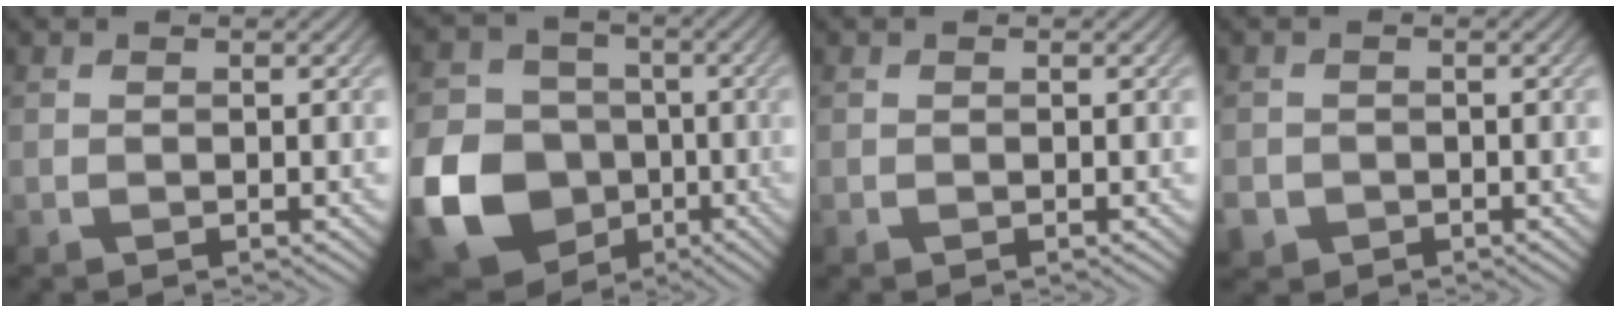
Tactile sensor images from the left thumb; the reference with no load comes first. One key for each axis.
{"total": 16.6, "fx": -5.5, "fy": 13.9, "fz": 7.2, "tx": -0.208, "ty": -0.049, "tz": -0.120}
{"total": 0.0}
{"total": 2.5, "fx": -1.2, "fy": 2.1, "fz": 0.6, "tx": -0.017, "ty": -0.012, "tz": -0.026}